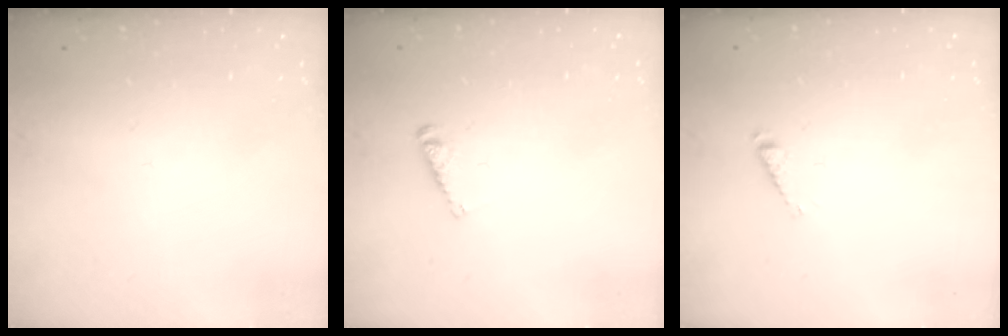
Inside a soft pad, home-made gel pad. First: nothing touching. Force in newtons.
{"total": 3.9, "press": 3.9, "slide": 0.5}
{"total": 2.9, "press": 2.9, "slide": 0.3}